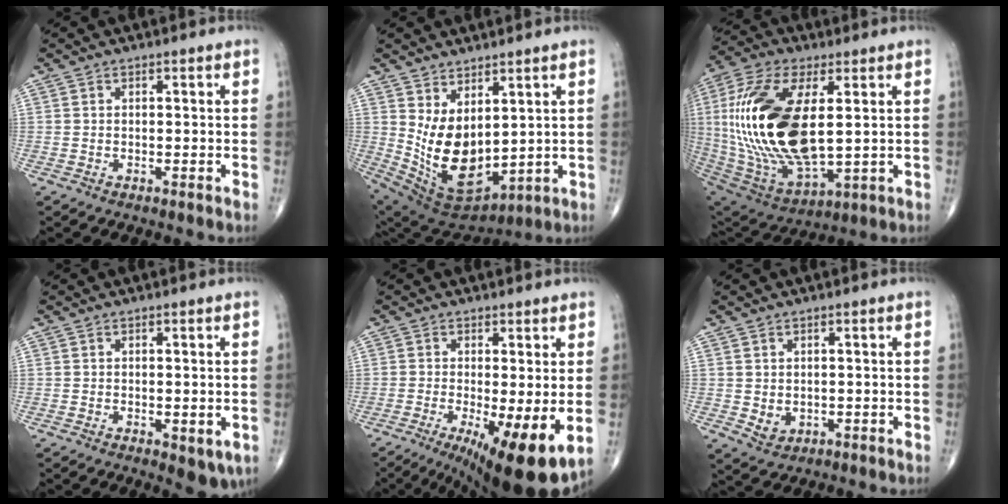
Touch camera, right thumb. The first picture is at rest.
{"total": 13.3, "force": [3.0, 7.2, 10.7], "torque": [-0.177, -0.038, 0.087]}
{"total": 27.0, "force": [2.9, 12.6, 23.7], "torque": [-0.497, -0.022, 0.065]}
{"total": 4.3, "force": [-1.1, 1.9, 3.7], "torque": [-0.036, -0.005, -0.007]}
{"total": 12.8, "force": [-3.3, 3.3, 11.9], "torque": [-0.174, -0.023, -0.041]}
{"total": 2.6, "force": [0.0, 2.2, 1.5], "torque": [-0.017, -0.004, 0.011]}